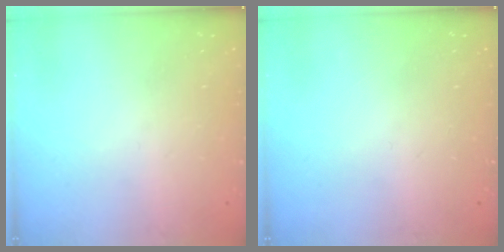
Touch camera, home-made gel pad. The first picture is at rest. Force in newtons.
{"total": 0.0}